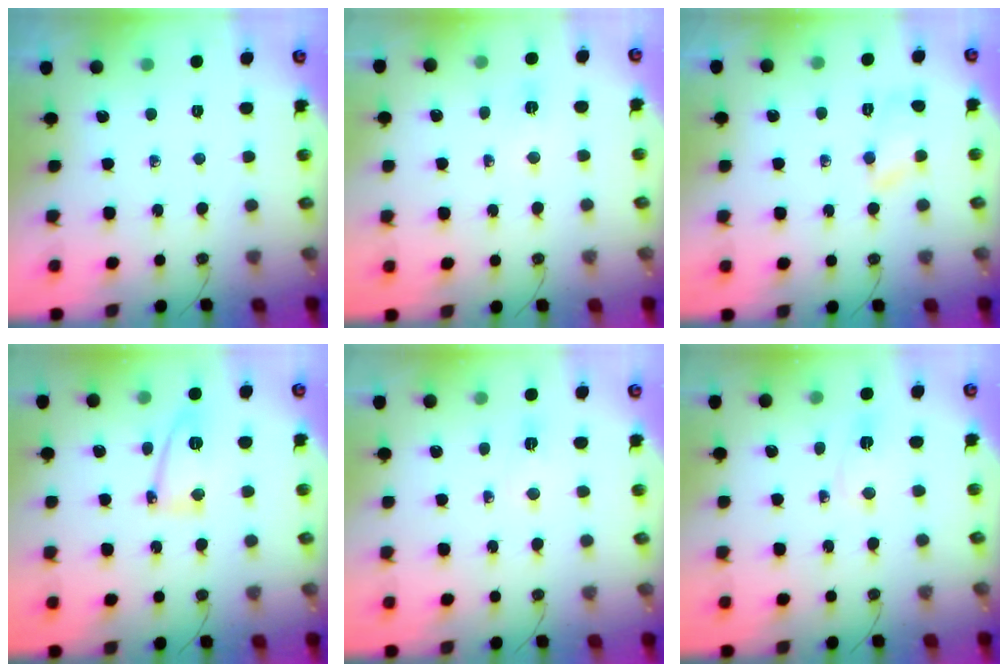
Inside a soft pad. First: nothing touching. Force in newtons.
{"total": 3.0, "press": 3.0, "slide": 0.4}
{"total": 8.2, "press": 5.7, "slide": 5.9}
{"total": 8.1, "press": 8.1, "slide": 0.6}
{"total": 3.8, "press": 3.8, "slide": 0.5}
{"total": 3.3, "press": 3.3, "slide": 0.4}